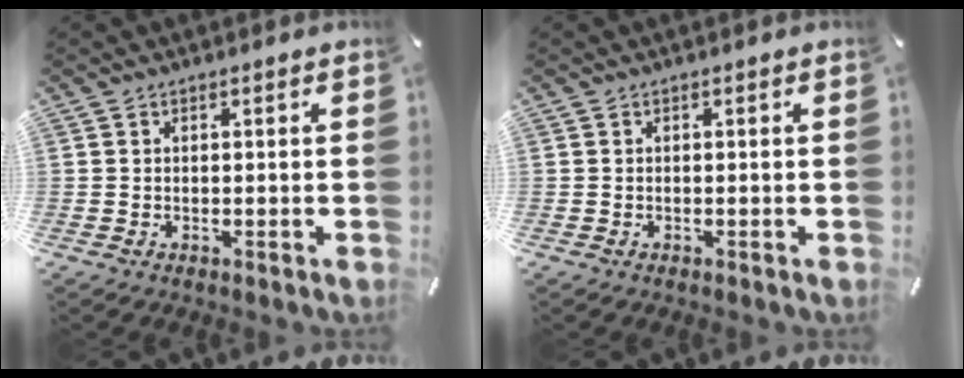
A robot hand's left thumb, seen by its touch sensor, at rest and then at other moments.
{"total": 0.0}